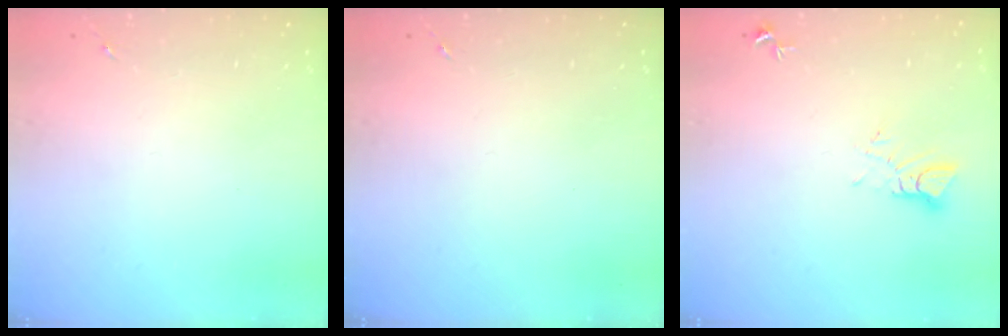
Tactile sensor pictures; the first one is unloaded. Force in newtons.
{"total": 0.0}
{"total": 3.8, "press": 3.8, "slide": 0.4}